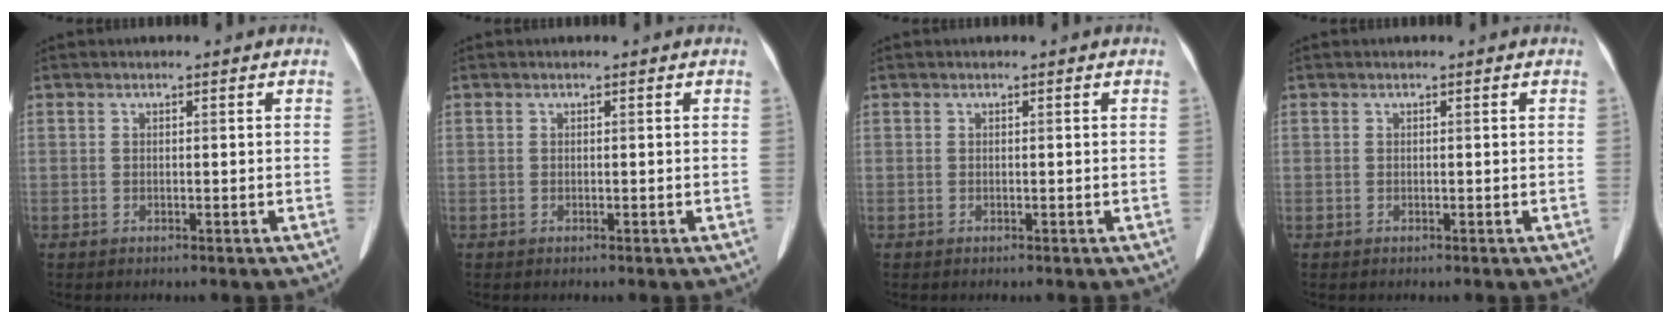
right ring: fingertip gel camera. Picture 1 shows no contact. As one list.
[{"total": 0.0}, {"total": 0.0}, {"total": 0.0}]